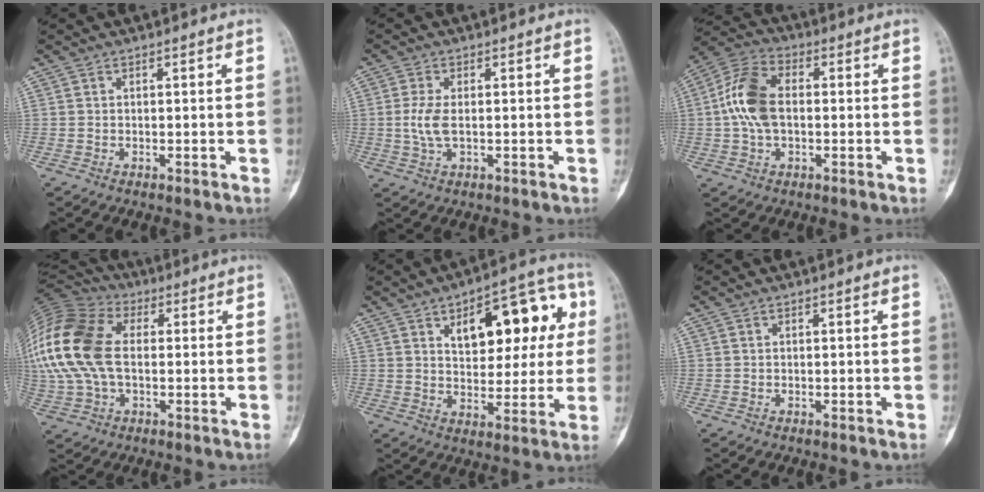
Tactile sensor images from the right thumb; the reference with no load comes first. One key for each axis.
{"total": 4.4, "fx": 0.0, "fy": 2.0, "fz": 3.9, "tx": -0.094, "ty": -0.003, "tz": -0.001}
{"total": 11.2, "fx": 0.3, "fy": 6.7, "fz": 9.0, "tx": -0.185, "ty": 0.025, "tz": -0.001}
{"total": 21.1, "fx": 1.4, "fy": 13.3, "fz": 16.2, "tx": -0.380, "ty": 0.017, "tz": 0.021}
{"total": 17.4, "fx": 5.4, "fy": 9.0, "fz": 13.8, "tx": -0.136, "ty": 0.016, "tz": 0.076}
{"total": 0.0}